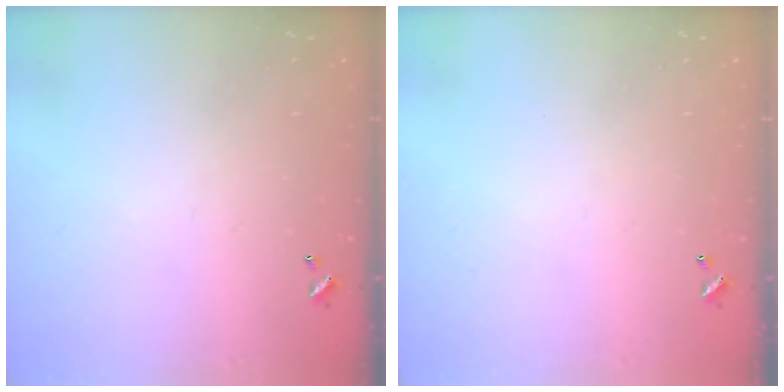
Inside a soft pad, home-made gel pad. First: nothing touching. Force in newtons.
{"total": 0.0}